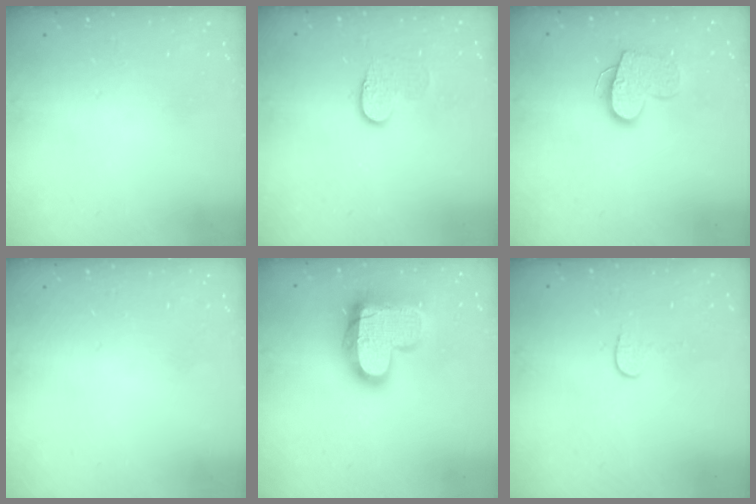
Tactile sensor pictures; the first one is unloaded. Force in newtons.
{"total": 6.9, "press": 6.8, "slide": 0.6}
{"total": 12.4, "press": 12.4, "slide": 0.7}
{"total": 0.0}
{"total": 17.7, "press": 17.7, "slide": 1.2}
{"total": 4.0, "press": 4.0, "slide": 0.3}